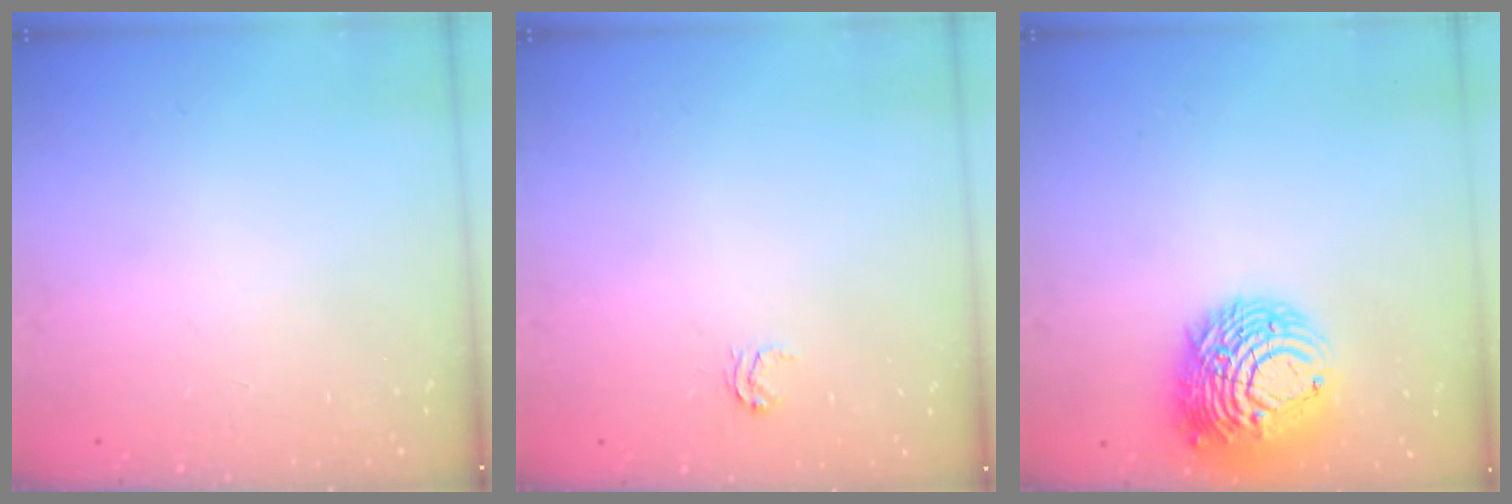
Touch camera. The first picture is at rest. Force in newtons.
{"total": 2.7, "press": 2.7, "slide": 0.4}
{"total": 13.8, "press": 13.7, "slide": 1.8}